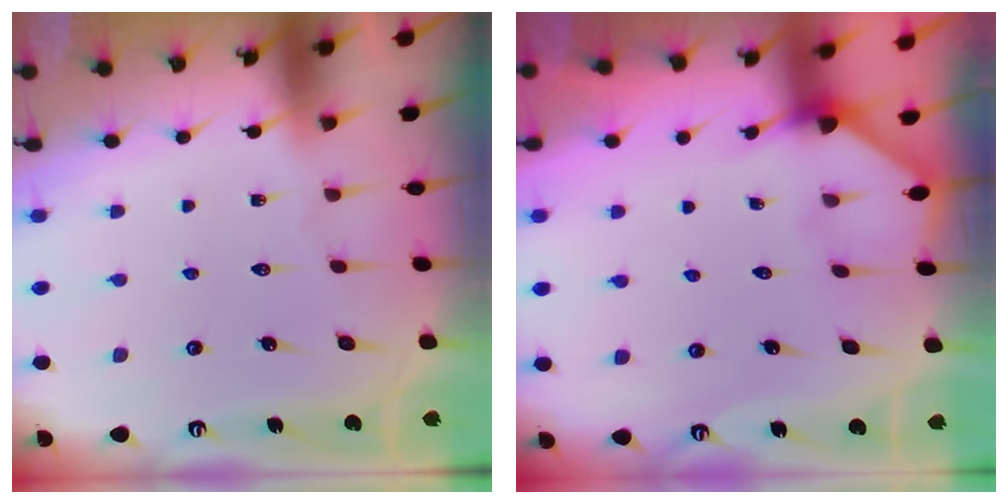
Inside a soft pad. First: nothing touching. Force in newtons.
{"total": 2.7, "press": 2.7, "slide": 0.2}